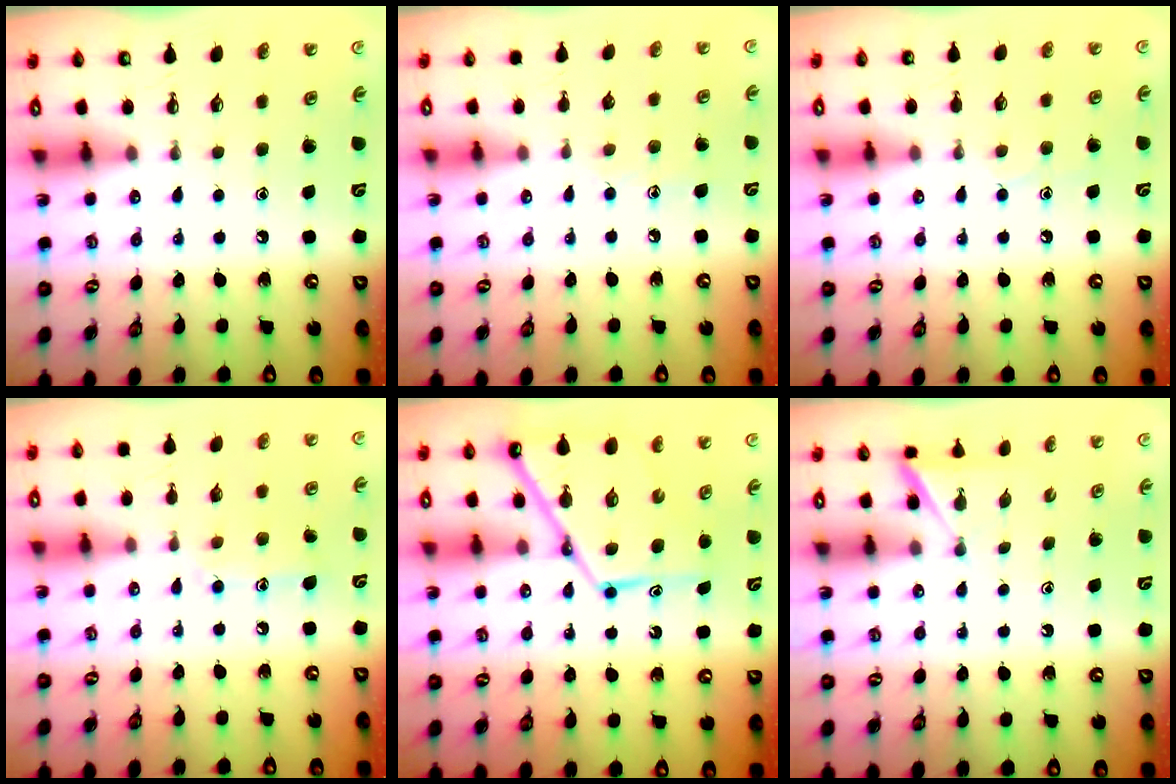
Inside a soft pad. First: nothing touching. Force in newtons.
{"total": 5.7, "press": 5.7, "slide": 0.5}
{"total": 5.5, "press": 5.5, "slide": 0.6}
{"total": 8.2, "press": 8.1, "slide": 0.7}
{"total": 13.0, "press": 13.0, "slide": 1.1}
{"total": 2.7, "press": 2.7, "slide": 0.2}